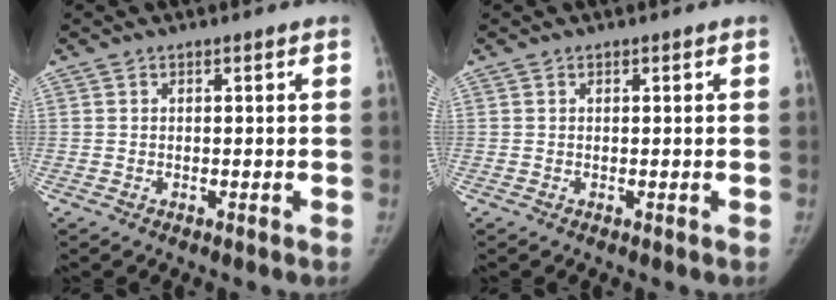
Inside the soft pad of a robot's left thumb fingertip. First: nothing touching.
{"total": 0.0}